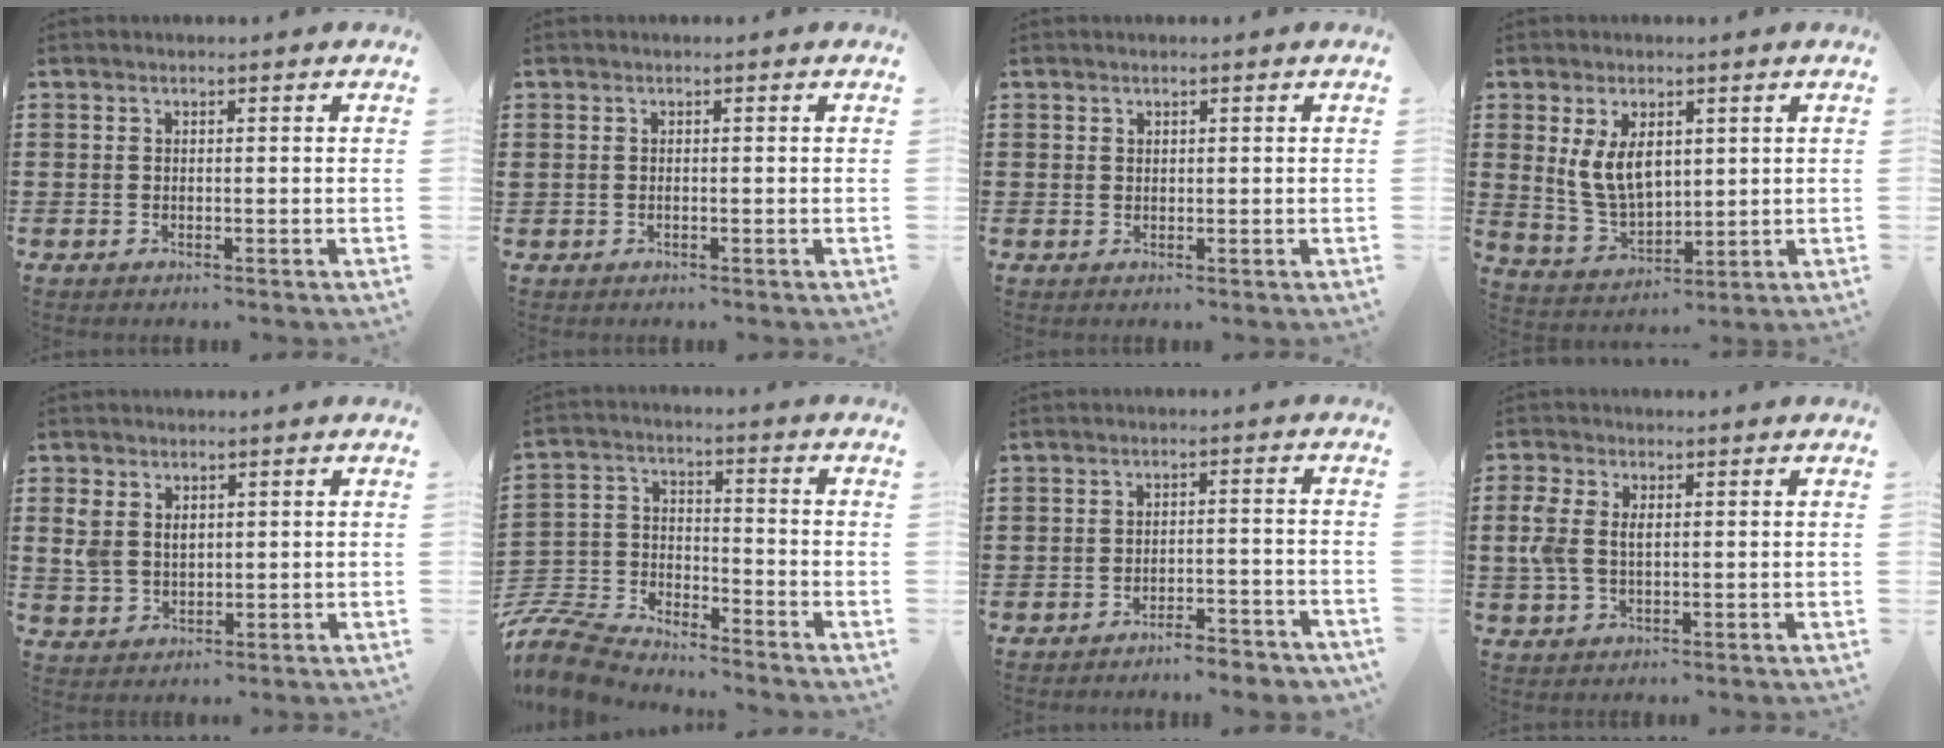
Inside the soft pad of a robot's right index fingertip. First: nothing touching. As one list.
[{"total": 0.0}, {"total": 0.6, "force": [0.4, 0.4, 0.1], "torque": [-0.004, 0.001, 0.009]}, {"total": 7.3, "force": [2.2, 4.2, 5.5], "torque": [-0.131, 0.006, 0.038]}, {"total": 3.5, "force": [1.3, 2.5, 2.0], "torque": [-0.046, 0.011, 0.023]}, {"total": 8.3, "force": [-8.1, 1.5, 1.4], "torque": [-0.058, 0.001, -0.171]}, {"total": 3.4, "force": [-3.3, 0.1, 0.7], "torque": [-0.016, 0.001, -0.070]}, {"total": 4.1, "force": [0.6, 2.4, 3.3], "torque": [-0.083, 0.005, 0.005]}]